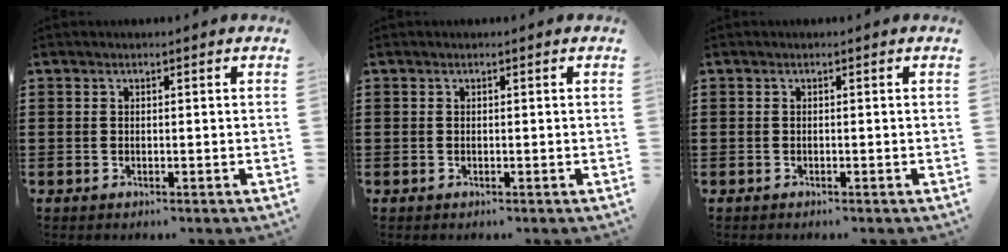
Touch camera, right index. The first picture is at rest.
{"total": 0.0}
{"total": 0.0}